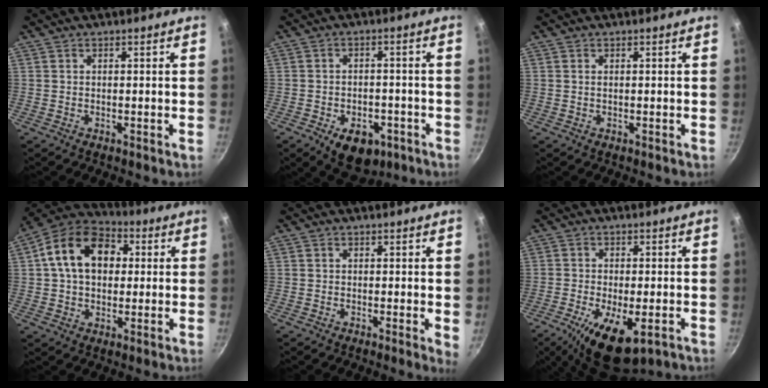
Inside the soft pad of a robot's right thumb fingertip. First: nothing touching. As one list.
[{"total": 9.8, "force": [-4.6, 6.2, 6.0], "torque": [-0.053, 0.018, -0.056]}, {"total": 0.5, "force": [0.1, 0.2, 0.5], "torque": [-0.010, 0.000, 0.002]}, {"total": 15.5, "force": [2.9, 11.1, 10.4], "torque": [-0.144, 0.025, 0.031]}, {"total": 1.9, "force": [0.1, 0.5, 1.8], "torque": [-0.020, -0.005, -0.003]}, {"total": 11.9, "force": [-4.9, 4.8, 9.8], "torque": [-0.169, -0.005, -0.075]}]